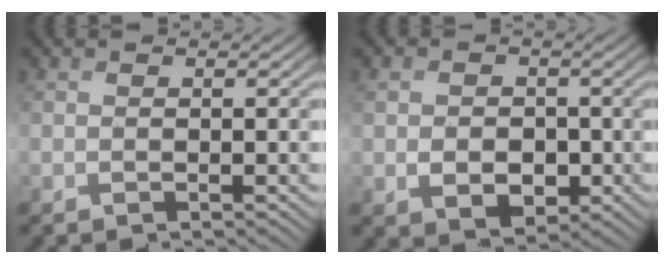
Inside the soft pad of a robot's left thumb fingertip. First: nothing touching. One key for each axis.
{"total": 5.3, "fx": -0.9, "fy": 4.3, "fz": 3.0, "tx": -0.064, "ty": -0.014, "tz": -0.011}